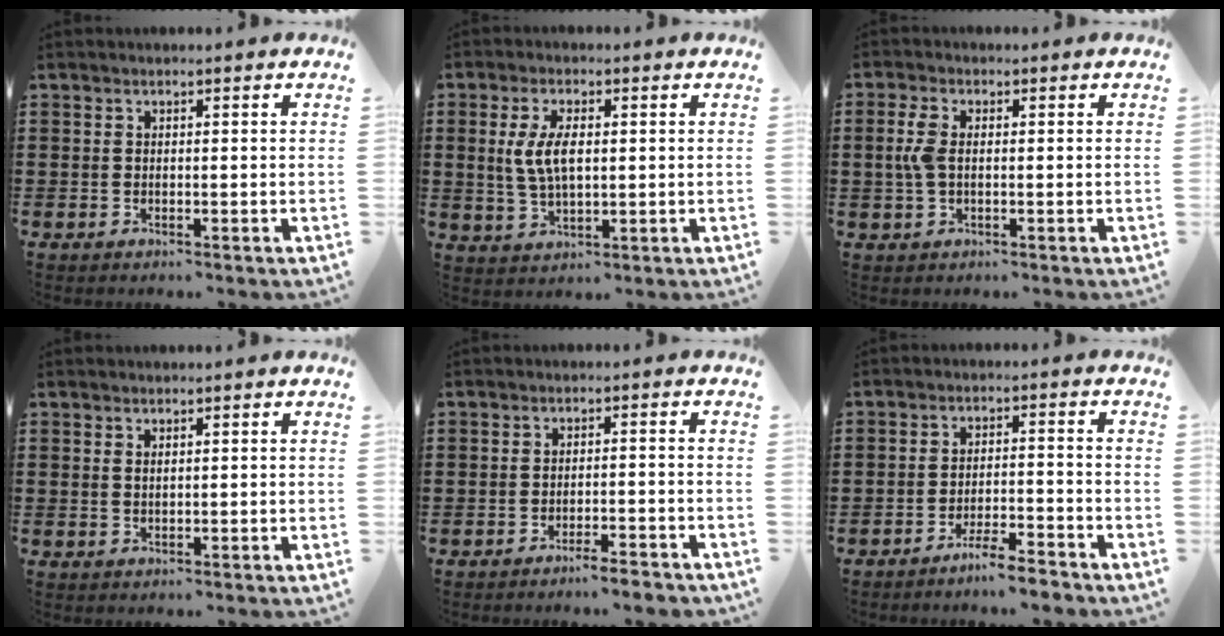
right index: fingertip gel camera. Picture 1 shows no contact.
{"total": 6.1, "force": [0.7, 2.7, 5.4], "torque": [-0.123, 0.005, 0.006]}
{"total": 3.9, "force": [0.1, 2.1, 3.4], "torque": [-0.090, 0.000, -0.007]}
{"total": 0.8, "force": [0.5, 0.3, 0.5], "torque": [-0.010, 0.002, 0.010]}
{"total": 3.0, "force": [-2.7, -0.1, 1.4], "torque": [-0.023, 0.000, -0.051]}
{"total": 4.3, "force": [-4.0, 0.1, 1.6], "torque": [-0.028, 0.003, -0.077]}